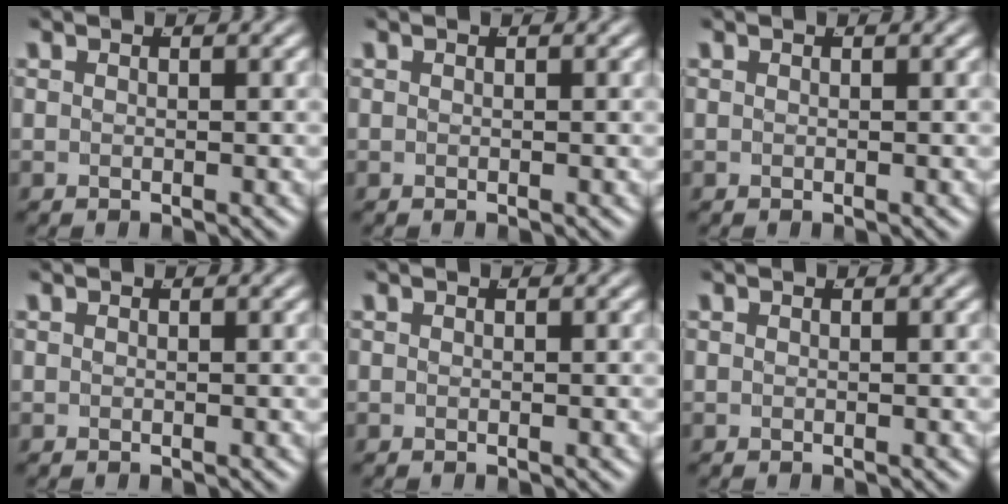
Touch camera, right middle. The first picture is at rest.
{"total": 0.0}
{"total": 0.0}
{"total": 0.0}
{"total": 0.0}
{"total": 0.0}